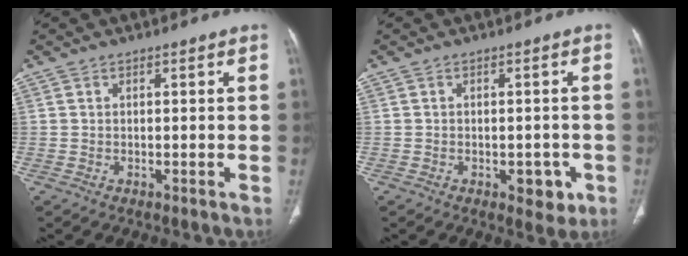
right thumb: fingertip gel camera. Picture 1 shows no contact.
{"total": 4.3, "force": [-1.7, 2.5, 3.0], "torque": [-0.015, 0.003, -0.016]}